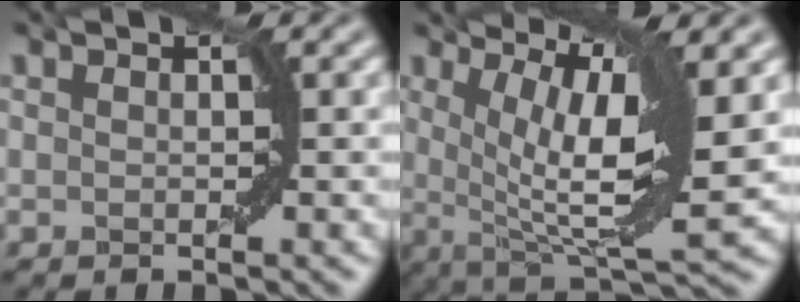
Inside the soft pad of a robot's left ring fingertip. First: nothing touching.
{"total": 9.1, "force": [1.4, 2.4, 8.7], "torque": [-0.150, 0.001, 0.034]}